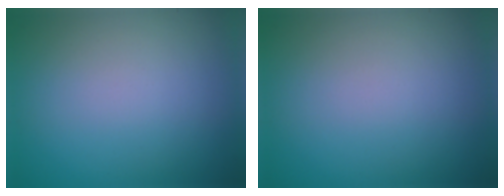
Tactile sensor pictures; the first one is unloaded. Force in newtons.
{"total": 0.0}